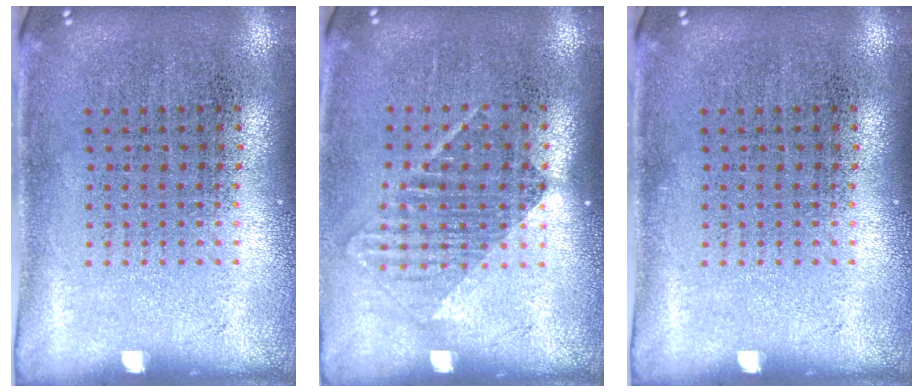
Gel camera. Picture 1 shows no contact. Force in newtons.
{"total": 1.3, "press": 1.0, "slide": 0.8}
{"total": 0.0}